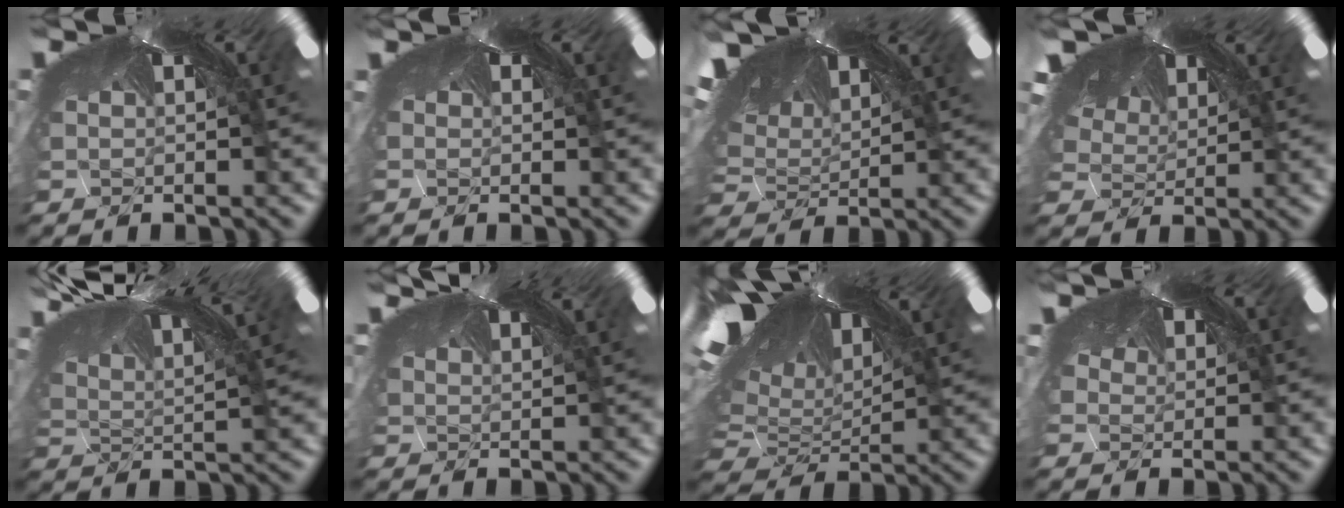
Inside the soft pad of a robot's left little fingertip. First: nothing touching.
{"total": 0.6, "force": [0.4, 0.3, 0.2], "torque": [-0.003, 0.001, 0.002]}
{"total": 2.7, "force": [-2.6, 0.2, 0.4], "torque": [-0.038, -0.040, -0.029]}
{"total": 1.7, "force": [-1.3, 0.8, 0.8], "torque": [-0.027, -0.016, -0.019]}
{"total": 2.5, "force": [-2.5, 0.2, -0.3], "torque": [-0.018, -0.036, -0.024]}
{"total": 0.5, "force": [-0.4, -0.3, 0.2], "torque": [0.006, -0.006, 0.002]}
{"total": 2.2, "force": [-2.2, -0.3, 0.0], "torque": [-0.038, -0.046, -0.017]}
{"total": 0.8, "force": [0.1, 0.4, 0.7], "torque": [-0.007, 0.000, 0.005]}